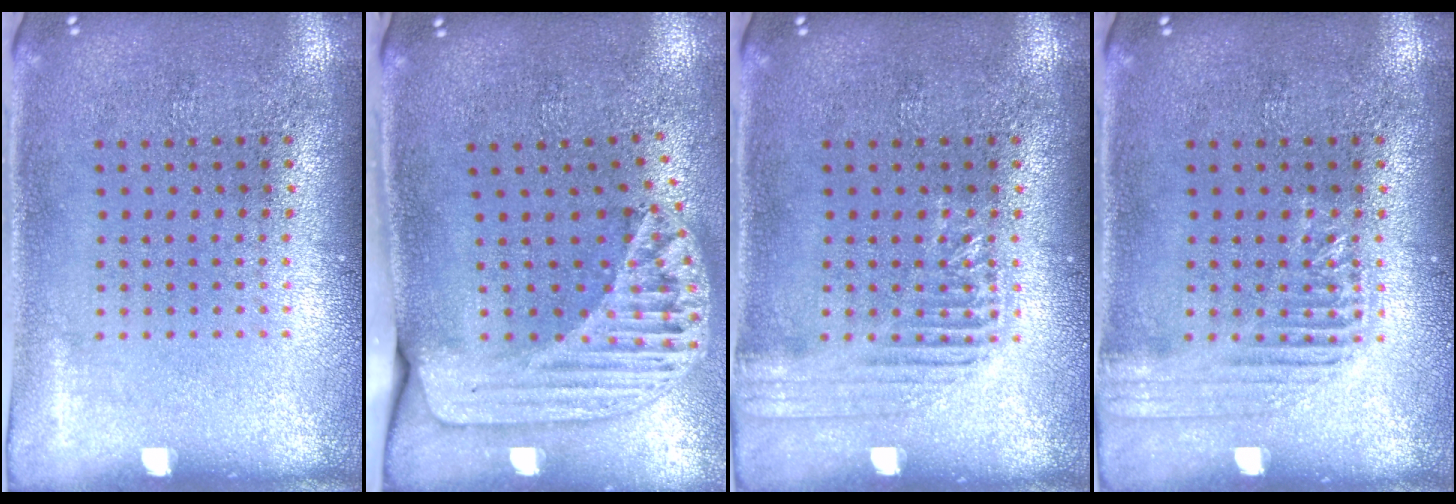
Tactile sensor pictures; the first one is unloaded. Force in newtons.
{"total": 1.8, "press": 1.5, "slide": 1.0}
{"total": 1.7, "press": 1.6, "slide": 0.2}
{"total": 1.7, "press": 1.6, "slide": 0.2}